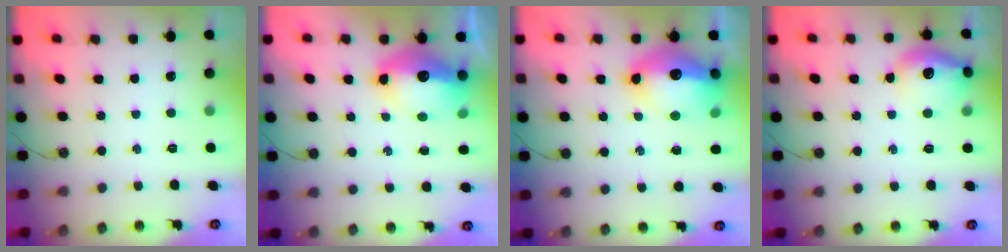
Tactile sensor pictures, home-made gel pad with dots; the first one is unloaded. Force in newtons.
{"total": 13.8, "press": 13.7, "slide": 1.4}
{"total": 17.8, "press": 17.7, "slide": 1.7}
{"total": 15.8, "press": 15.8, "slide": 1.0}